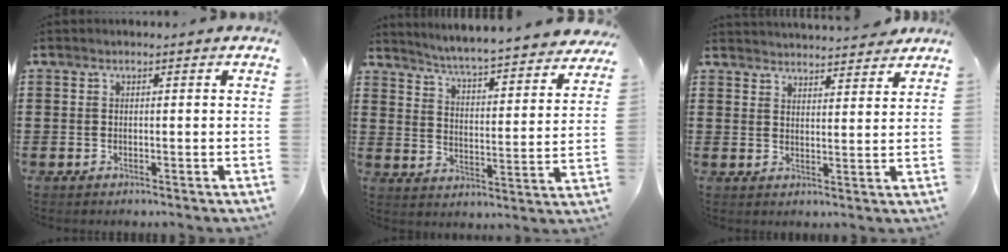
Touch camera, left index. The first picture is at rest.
{"total": 4.5, "force": [4.3, -0.9, 1.0], "torque": [-0.043, -0.043, 0.066]}
{"total": 3.8, "force": [3.8, 0.0, 0.0], "torque": [-0.011, -0.017, 0.071]}